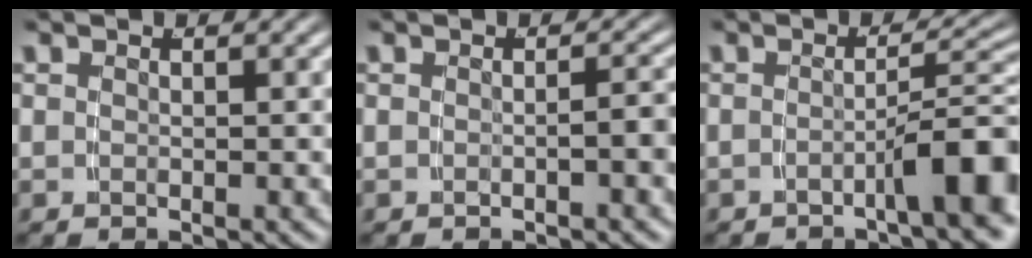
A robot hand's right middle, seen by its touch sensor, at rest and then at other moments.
{"total": 1.6, "force": [-0.8, -0.2, 1.3], "torque": [-0.016, 0.006, -0.012]}
{"total": 5.3, "force": [-2.4, 0.7, 4.6], "torque": [-0.050, 0.009, -0.041]}